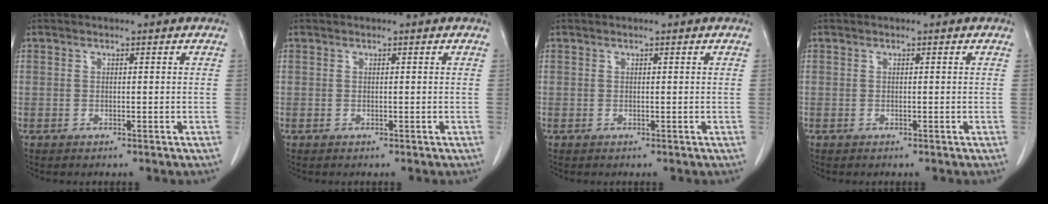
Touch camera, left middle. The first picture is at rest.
{"total": 0.0}
{"total": 0.0}
{"total": 0.0}